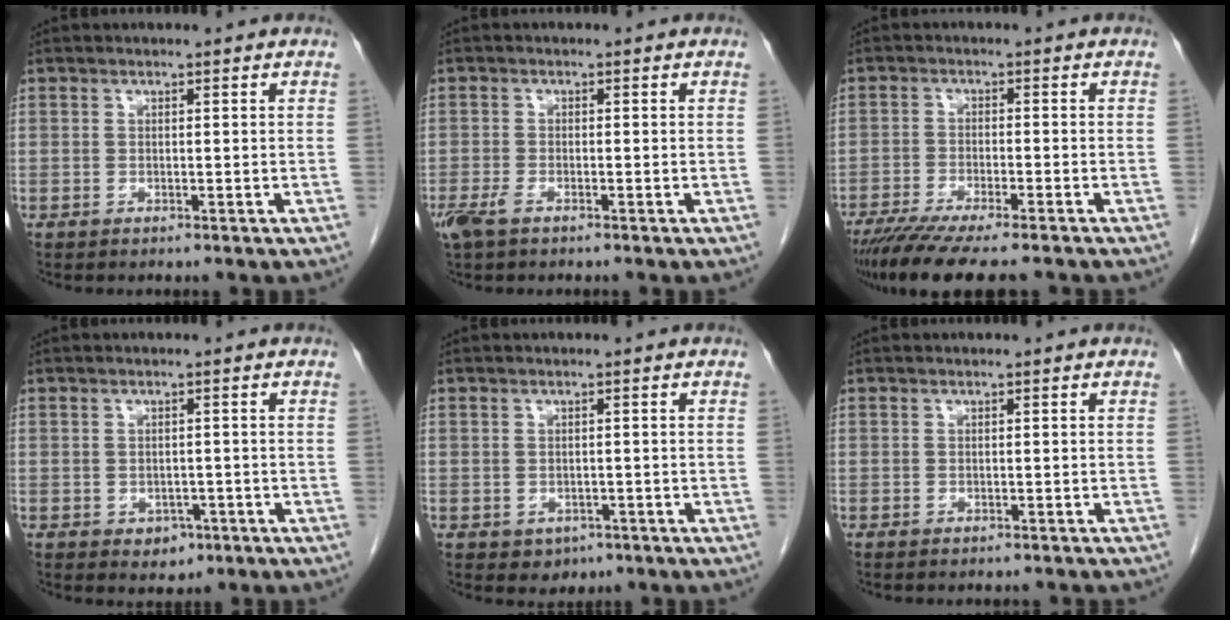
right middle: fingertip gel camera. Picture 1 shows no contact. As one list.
[{"total": 2.9, "force": [-1.9, 1.0, 2.0], "torque": [-0.048, -0.005, -0.035]}, {"total": 12.2, "force": [-9.9, 1.2, 6.9], "torque": [-0.103, -0.026, -0.156]}, {"total": 2.6, "force": [-1.2, 2.0, 1.3], "torque": [-0.011, 0.004, -0.007]}, {"total": 2.3, "force": [-1.1, 1.9, 0.8], "torque": [-0.009, 0.004, -0.004]}, {"total": 3.7, "force": [-3.2, 0.9, 1.4], "torque": [-0.019, -0.005, -0.036]}]